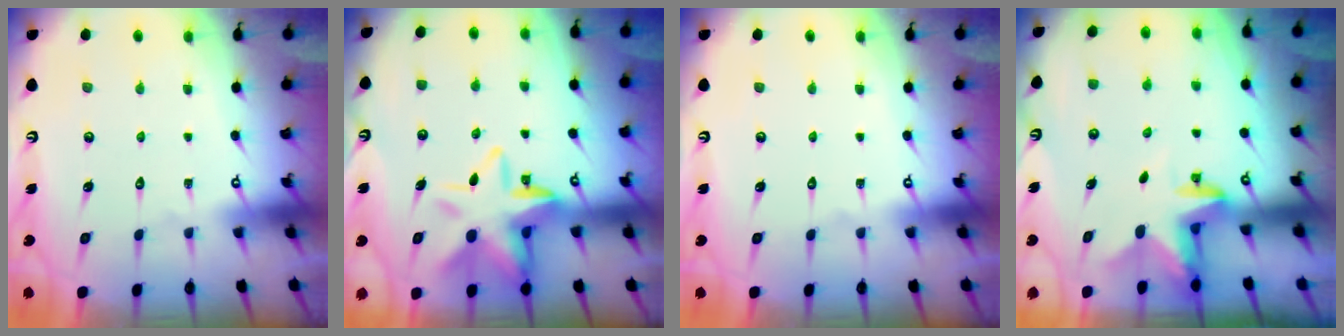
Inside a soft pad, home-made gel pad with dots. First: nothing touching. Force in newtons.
{"total": 12.2, "press": 11.9, "slide": 2.7}
{"total": 0.0}
{"total": 3.0, "press": 2.9, "slide": 0.6}